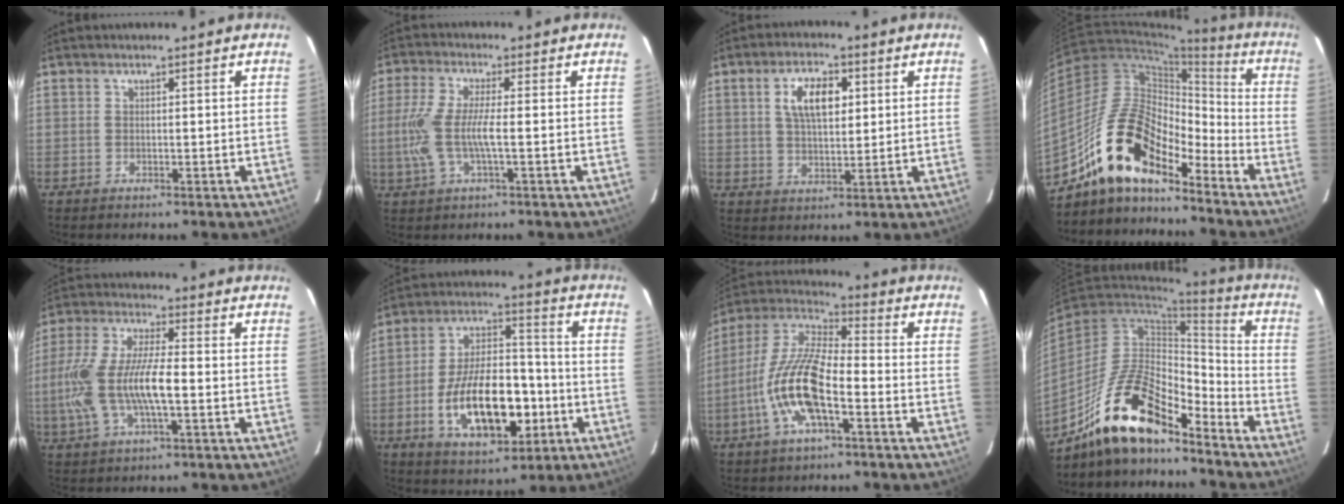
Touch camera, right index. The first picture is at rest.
{"total": 8.7, "force": [-1.3, 1.7, 8.4], "torque": [-0.186, -0.003, -0.024]}
{"total": 8.0, "force": [2.5, 3.9, 6.5], "torque": [-0.118, 0.014, 0.047]}
{"total": 16.3, "force": [-12.3, 6.3, 8.6], "torque": [-0.159, 0.012, -0.239]}
{"total": 14.6, "force": [-2.6, 4.4, 13.6], "torque": [-0.287, -0.002, -0.050]}
{"total": 18.5, "force": [-5.6, 9.1, 15.1], "torque": [-0.289, 0.008, -0.079]}
{"total": 14.8, "force": [-5.4, 4.6, 13.0], "torque": [-0.269, -0.003, -0.111]}
{"total": 17.1, "force": [-13.1, 5.4, 9.6], "torque": [-0.189, 0.007, -0.240]}